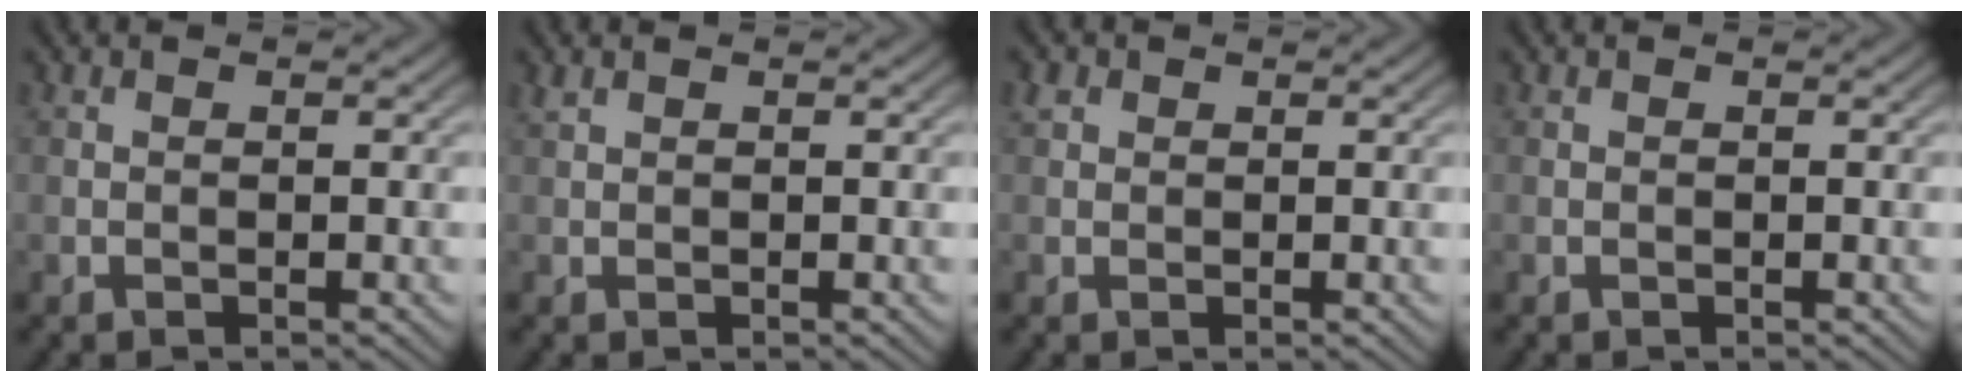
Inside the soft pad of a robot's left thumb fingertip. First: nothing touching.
{"total": 0.8, "force": [0.7, 0.3, 0.3], "torque": [-0.012, 0.003, 0.017]}
{"total": 1.3, "force": [0.6, 1.1, 0.3], "torque": [-0.008, 0.002, 0.010]}
{"total": 0.0}